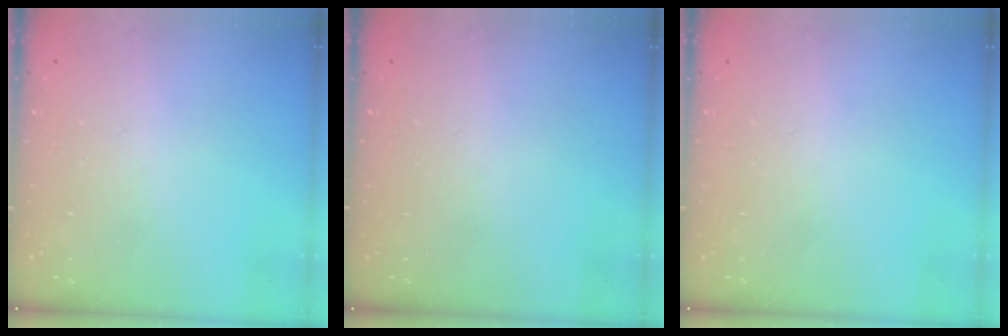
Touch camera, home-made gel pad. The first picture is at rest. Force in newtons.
{"total": 0.0}
{"total": 0.0}